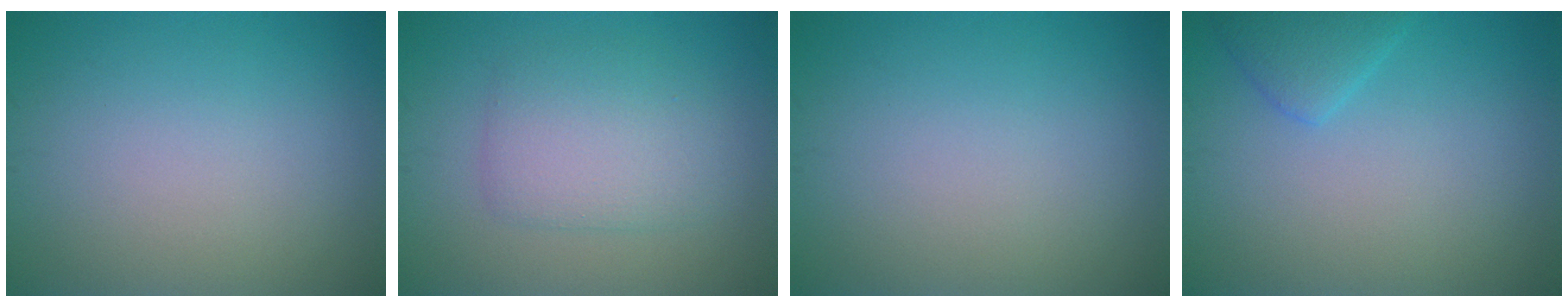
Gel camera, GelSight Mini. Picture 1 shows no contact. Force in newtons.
{"total": 4.0, "press": 4.0, "slide": 0.1}
{"total": 0.0}
{"total": 1.6, "press": 1.6, "slide": 0.0}